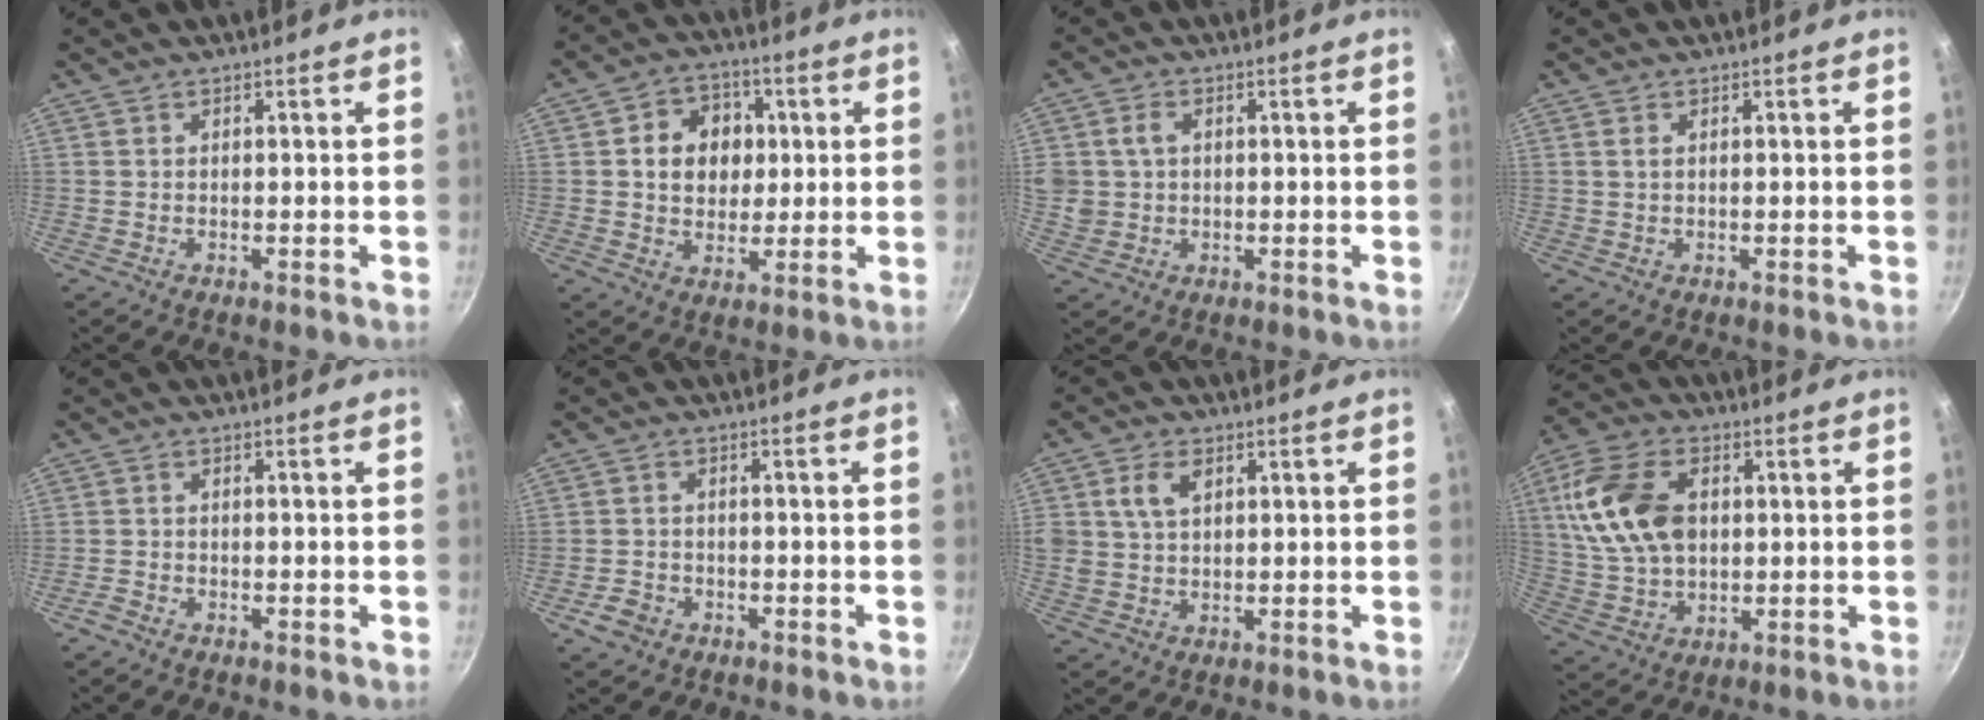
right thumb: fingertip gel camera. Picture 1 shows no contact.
{"total": 10.2, "force": [1.6, 8.5, 5.3], "torque": [-0.049, 0.003, 0.020]}
{"total": 4.9, "force": [1.0, 4.1, 2.6], "torque": [-0.032, 0.002, 0.023]}
{"total": 0.9, "force": [0.3, 0.5, 0.7], "torque": [-0.012, 0.001, 0.006]}
{"total": 1.6, "force": [-1.3, 0.8, 0.6], "torque": [-0.022, 0.008, -0.027]}
{"total": 3.7, "force": [-2.0, 2.8, 1.4], "torque": [-0.024, 0.024, -0.033]}
{"total": 5.6, "force": [2.1, 3.8, 3.6], "torque": [-0.055, -0.003, 0.039]}
{"total": 16.4, "force": [3.0, 10.9, 11.9], "torque": [-0.220, 0.006, 0.058]}